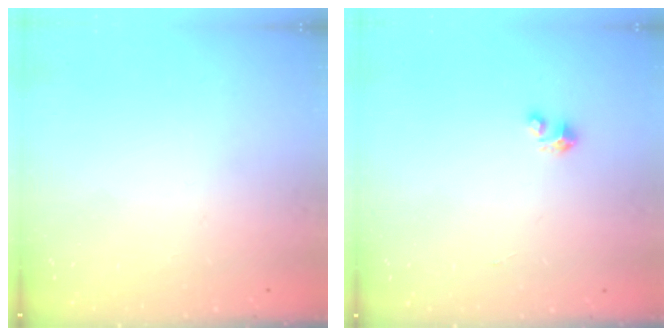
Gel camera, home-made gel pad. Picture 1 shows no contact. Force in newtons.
{"total": 2.1, "press": 2.1, "slide": 0.1}